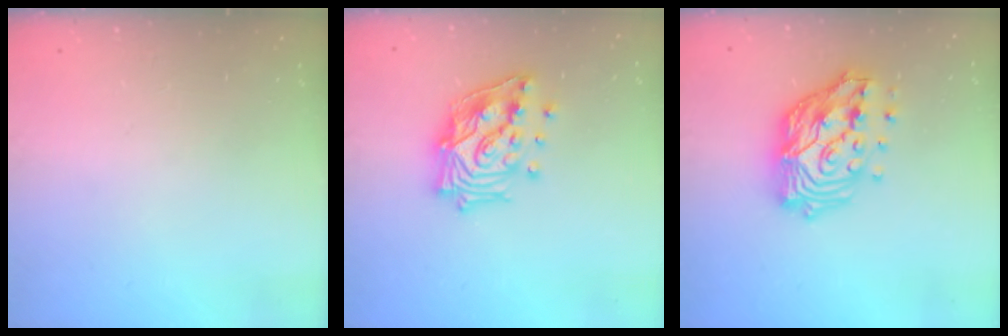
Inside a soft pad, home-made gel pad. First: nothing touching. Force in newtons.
{"total": 18.9, "press": 18.7, "slide": 2.6}
{"total": 17.9, "press": 17.8, "slide": 1.7}